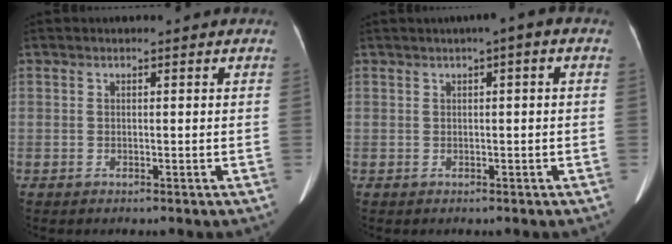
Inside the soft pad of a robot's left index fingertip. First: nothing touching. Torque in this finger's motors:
{"motor_torque": [0.12, -0.37, -0.01, 0.01]}